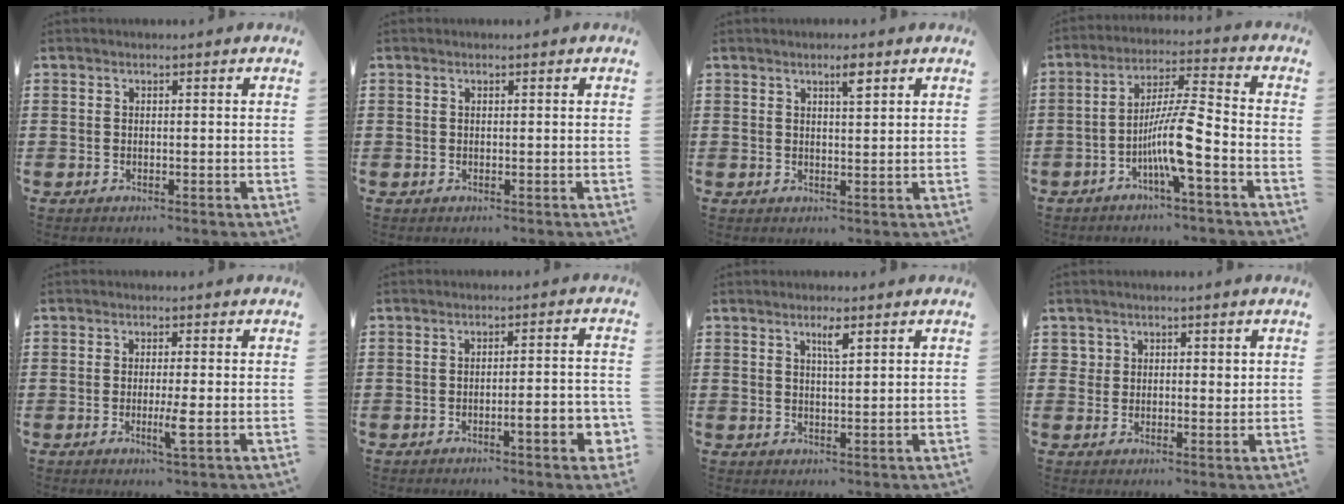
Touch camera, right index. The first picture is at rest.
{"total": 0.0}
{"total": 2.7, "force": [1.6, 0.5, 2.1], "torque": [-0.027, -0.003, 0.023]}
{"total": 9.1, "force": [-3.9, 0.7, 8.2], "torque": [-0.166, -0.005, -0.079]}
{"total": 3.3, "force": [-0.9, 0.0, 3.1], "torque": [-0.061, -0.010, -0.020]}
{"total": 5.5, "force": [-2.1, 1.0, 5.0], "torque": [-0.070, -0.007, -0.034]}
{"total": 2.6, "force": [1.4, 0.4, 2.1], "torque": [-0.037, -0.001, 0.021]}
{"total": 2.2, "force": [1.0, 1.8, 0.7], "torque": [-0.013, 0.006, 0.017]}